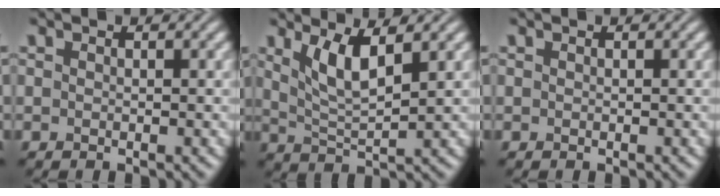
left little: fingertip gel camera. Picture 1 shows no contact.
{"total": 3.8, "force": [1.9, 1.0, 3.2], "torque": [-0.069, -0.007, 0.041]}
{"total": 0.0}